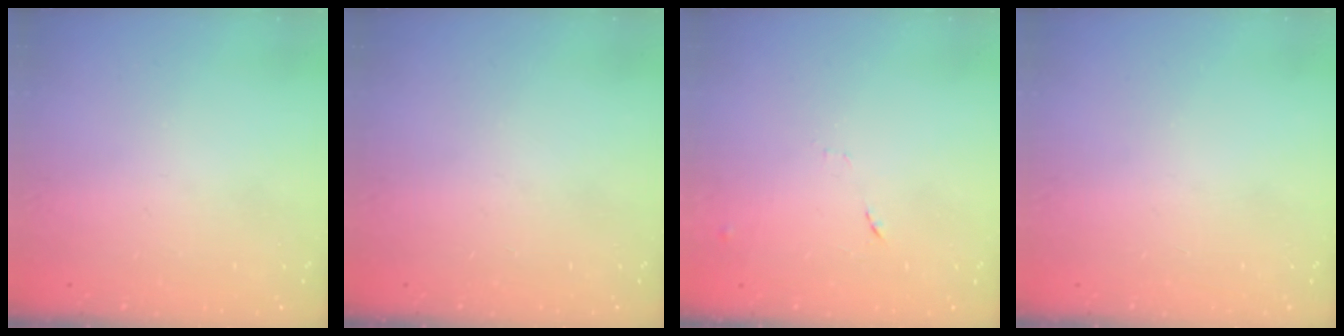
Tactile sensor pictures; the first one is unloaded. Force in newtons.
{"total": 0.0}
{"total": 7.3, "press": 7.2, "slide": 0.7}
{"total": 0.0}